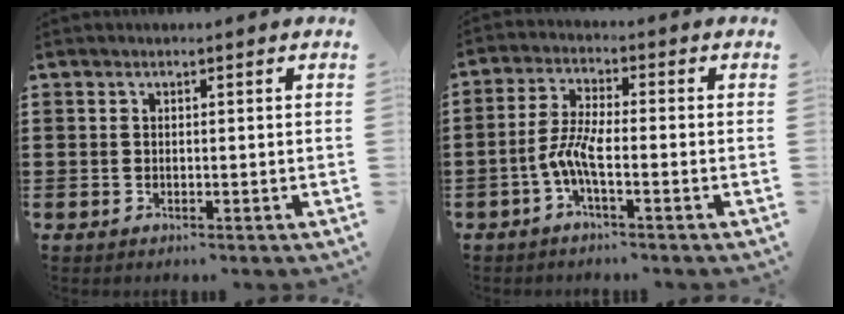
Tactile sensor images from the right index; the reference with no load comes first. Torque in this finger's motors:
{"motor_torque": [2.14, 0.00, 0.19, 0.05]}